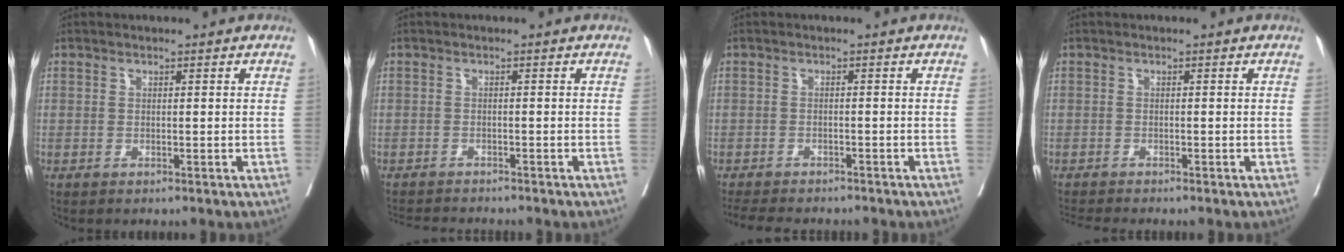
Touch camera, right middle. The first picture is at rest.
{"total": 5.5, "force": [-5.3, 0.3, 1.4], "torque": [-0.021, -0.013, -0.081]}
{"total": 9.1, "force": [-8.1, 2.4, 3.3], "torque": [-0.060, -0.011, -0.113]}
{"total": 2.9, "force": [-2.7, -0.7, 0.7], "torque": [-0.017, -0.014, -0.047]}